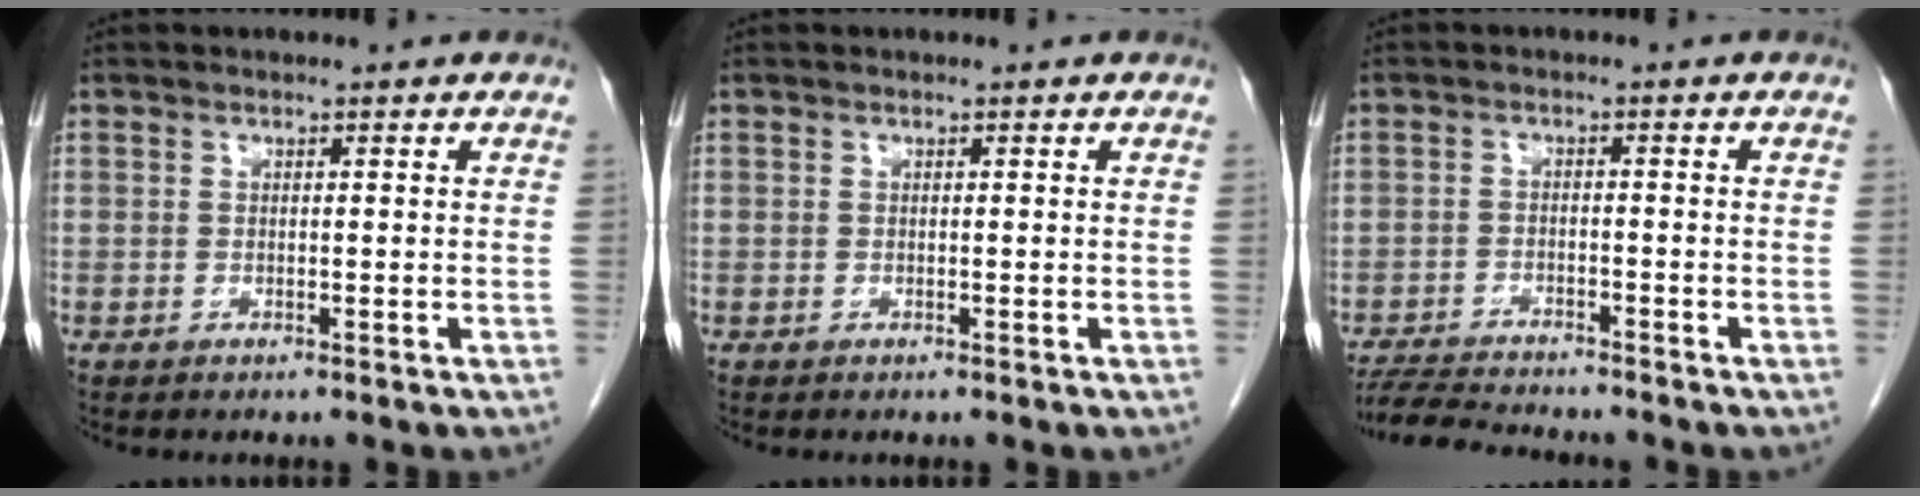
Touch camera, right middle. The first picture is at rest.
{"total": 0.0}
{"total": 7.4, "force": [-7.0, 0.3, 2.2], "torque": [-0.038, -0.014, -0.118]}